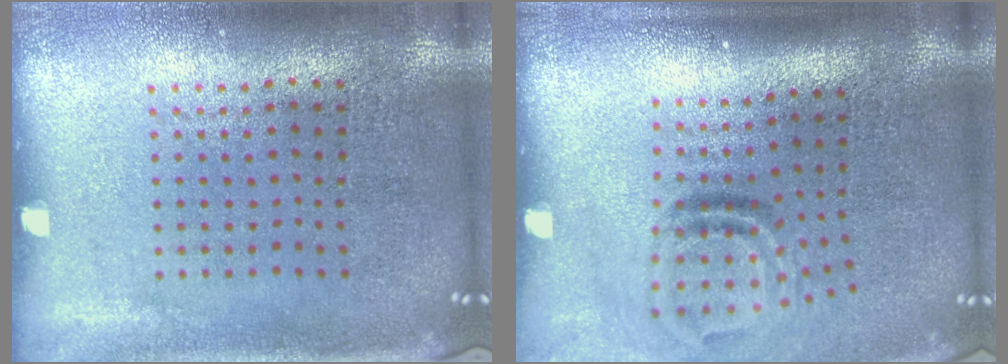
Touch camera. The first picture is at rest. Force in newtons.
{"total": 1.9, "press": 1.1, "slide": 1.5}